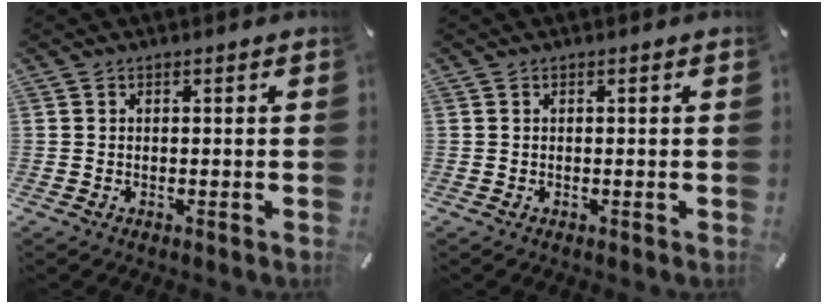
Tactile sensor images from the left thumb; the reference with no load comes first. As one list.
[{"total": 0.0}]